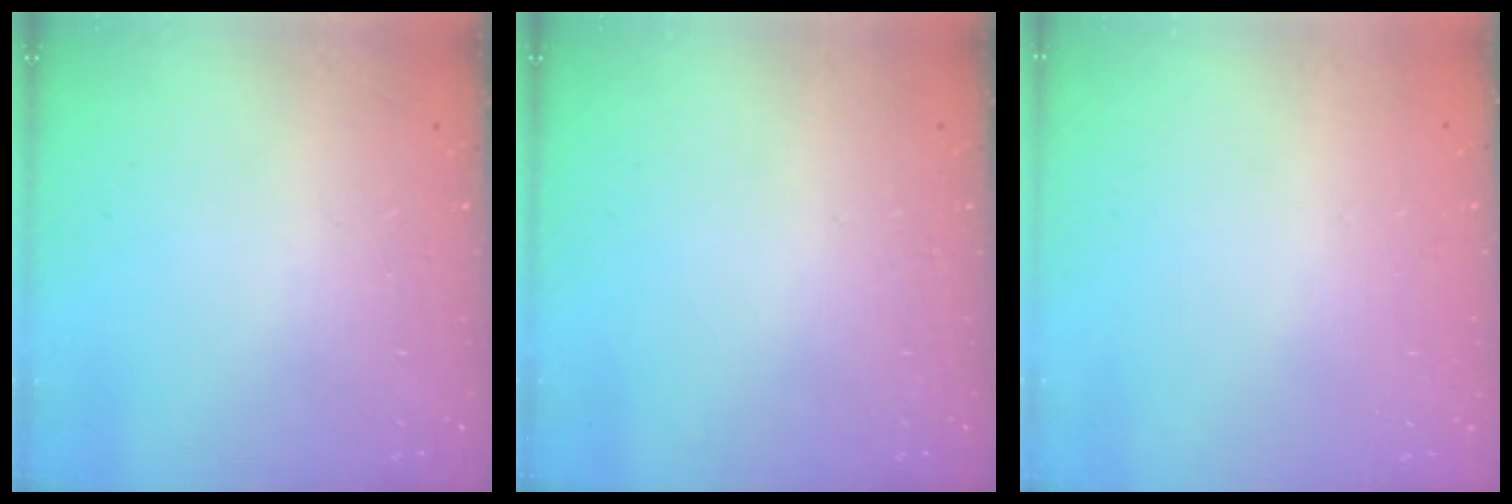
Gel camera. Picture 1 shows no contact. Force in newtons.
{"total": 0.0}
{"total": 0.0}